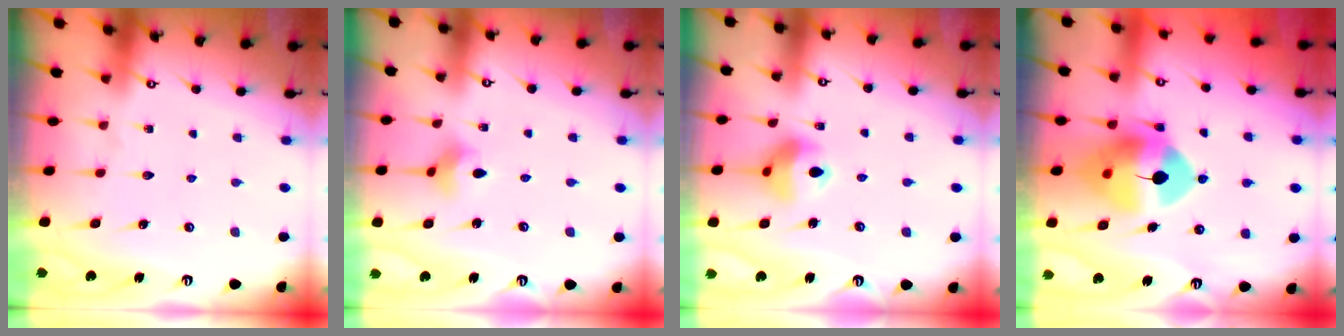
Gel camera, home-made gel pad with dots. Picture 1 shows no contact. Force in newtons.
{"total": 3.1, "press": 3.0, "slide": 0.7}
{"total": 10.3, "press": 10.2, "slide": 1.3}
{"total": 12.5, "press": 12.4, "slide": 1.9}